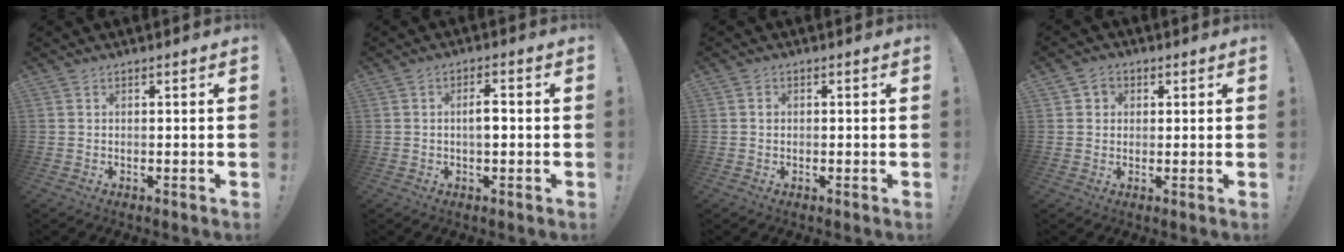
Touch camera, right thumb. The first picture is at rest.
{"total": 3.7, "force": [-0.3, 1.4, 3.5], "torque": [-0.056, 0.007, -0.009]}
{"total": 0.8, "force": [-0.1, 0.7, 0.1], "torque": [0.007, 0.000, -0.005]}
{"total": 2.9, "force": [0.6, 2.8, 0.7], "torque": [-0.008, -0.001, 0.010]}